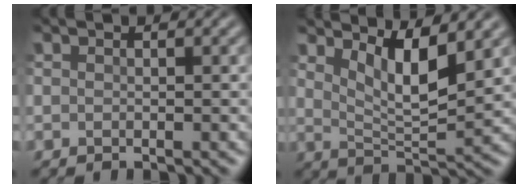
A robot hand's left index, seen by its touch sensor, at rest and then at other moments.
{"total": 5.2, "force": [2.6, 1.6, 4.2], "torque": [-0.080, -0.014, 0.045]}